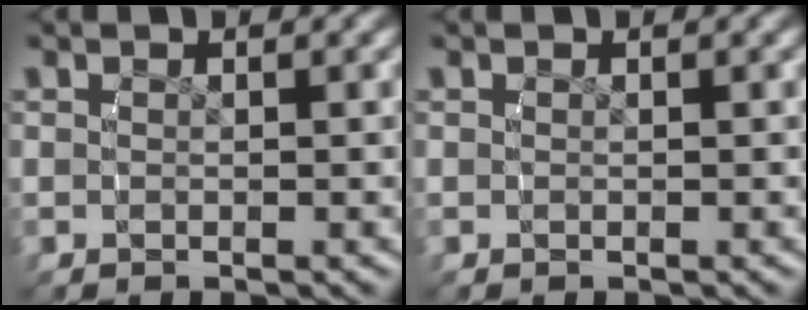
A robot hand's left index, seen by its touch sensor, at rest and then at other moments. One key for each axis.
{"total": 0.0}